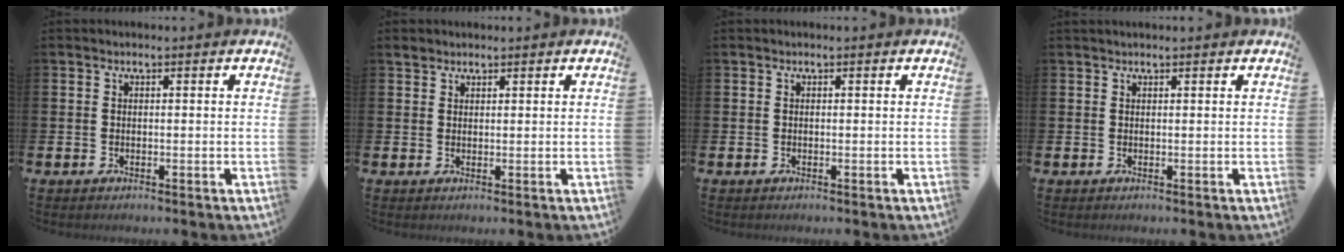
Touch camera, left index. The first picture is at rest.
{"total": 1.6, "force": [1.5, 0.7, 0.0], "torque": [0.014, -0.002, 0.025]}
{"total": 0.0}
{"total": 0.7, "force": [0.6, 0.0, 0.2], "torque": [0.003, -0.003, 0.009]}